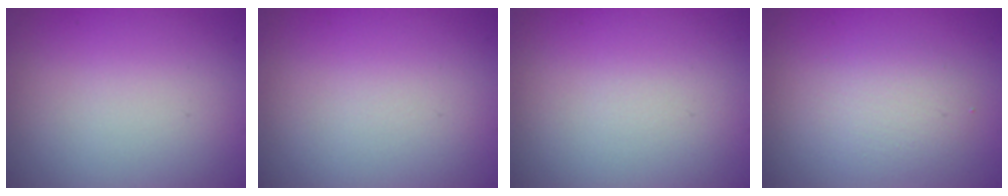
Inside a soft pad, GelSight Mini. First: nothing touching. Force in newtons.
{"total": 0.0}
{"total": 0.0}
{"total": 2.4, "press": 2.4, "slide": 0.1}